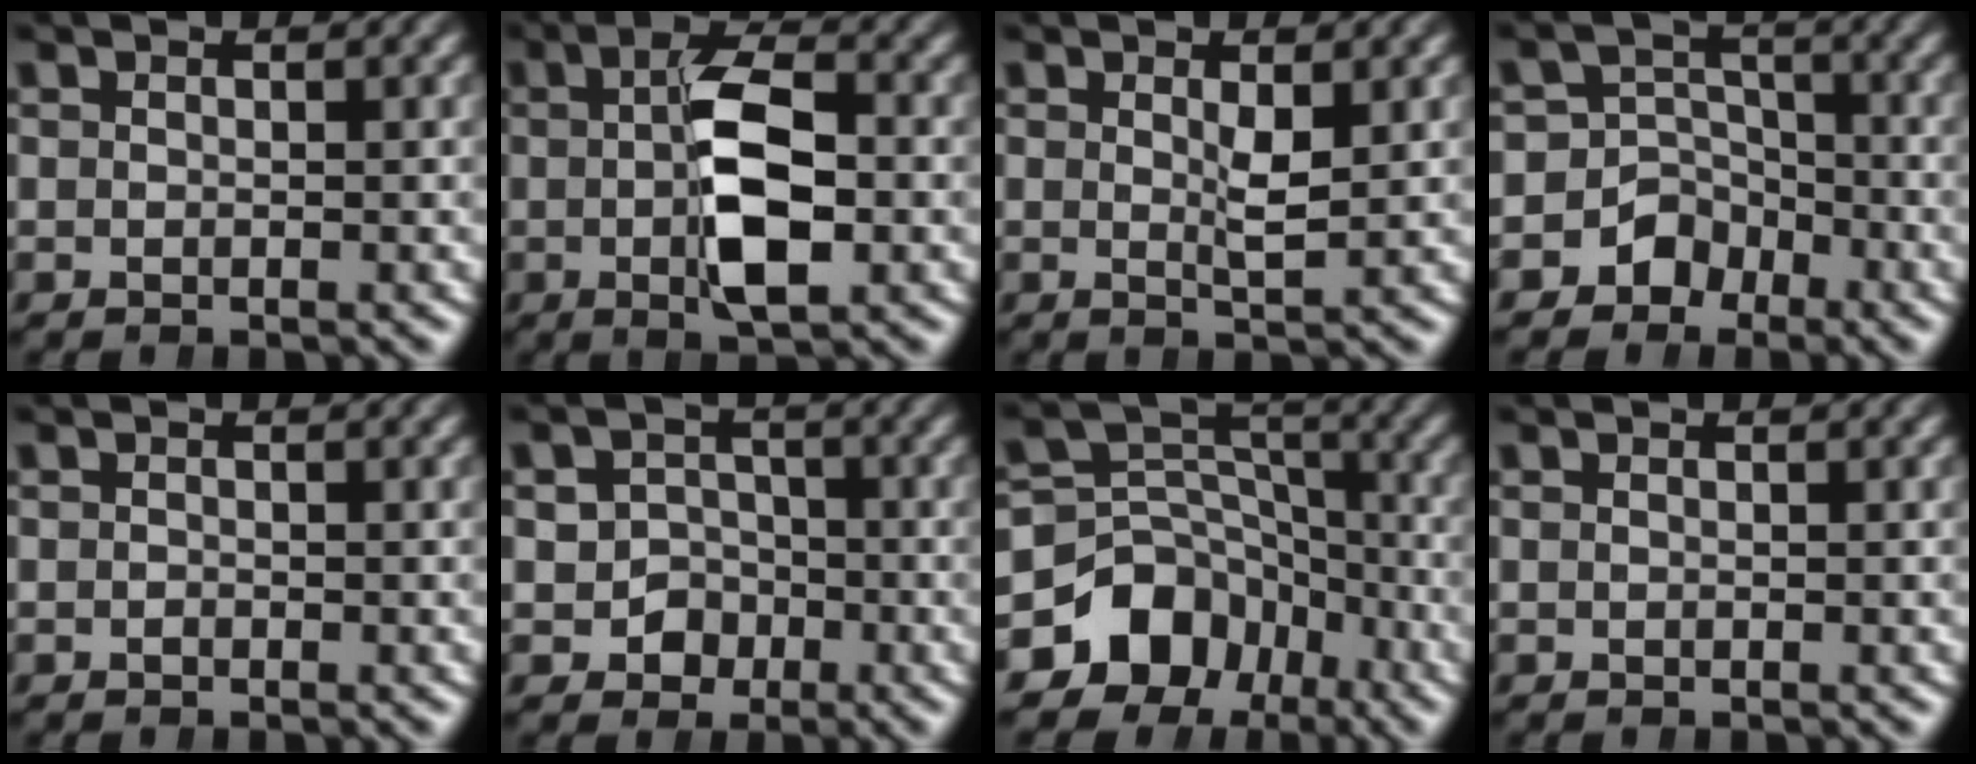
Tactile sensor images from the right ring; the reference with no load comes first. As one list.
[{"total": 5.7, "force": [-0.5, 1.6, 5.5], "torque": [-0.089, -0.006, -0.007]}, {"total": 1.5, "force": [0.5, -0.1, 1.4], "torque": [-0.034, -0.019, 0.011]}, {"total": 7.5, "force": [-2.8, 6.7, 1.9], "torque": [-0.062, -0.031, -0.046]}, {"total": 0.0}, {"total": 4.8, "force": [-1.4, 4.5, 0.8], "torque": [-0.023, -0.016, -0.023]}, {"total": 11.6, "force": [-3.6, 10.1, 4.5], "torque": [-0.088, -0.039, -0.060]}, {"total": 0.0}]